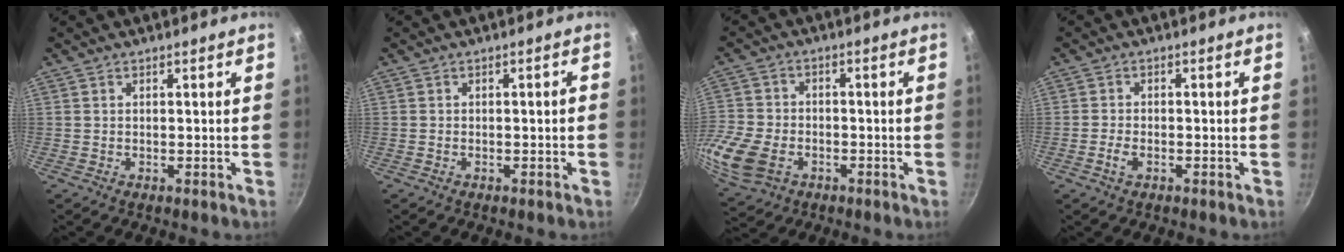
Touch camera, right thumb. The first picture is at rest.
{"total": 1.2, "force": [-0.6, 0.4, 0.9], "torque": [-0.020, 0.012, -0.008]}
{"total": 14.3, "force": [-5.0, 10.2, 8.6], "torque": [-0.204, 0.013, -0.099]}
{"total": 2.5, "force": [-1.2, 1.3, 1.7], "torque": [-0.038, 0.011, -0.026]}